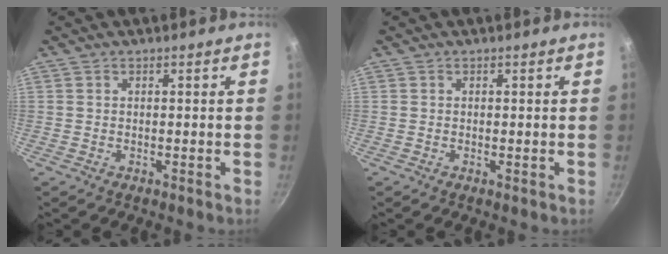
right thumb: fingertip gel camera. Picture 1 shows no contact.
{"total": 0.0}